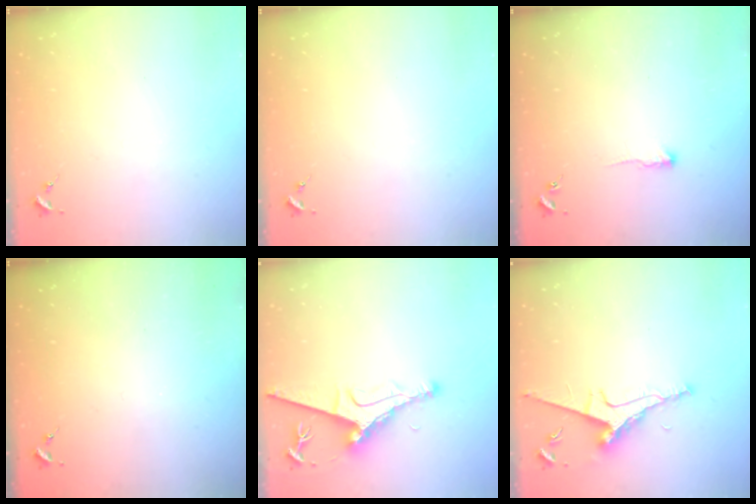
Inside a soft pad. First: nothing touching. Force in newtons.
{"total": 0.0}
{"total": 2.5, "press": 2.5, "slide": 0.4}
{"total": 0.0}
{"total": 10.9, "press": 10.8, "slide": 1.7}
{"total": 9.0, "press": 9.0, "slide": 1.2}